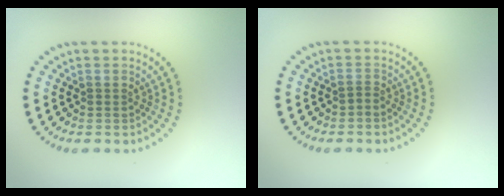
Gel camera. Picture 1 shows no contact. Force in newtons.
{"total": 0.6, "press": 0.2, "slide": 0.5}